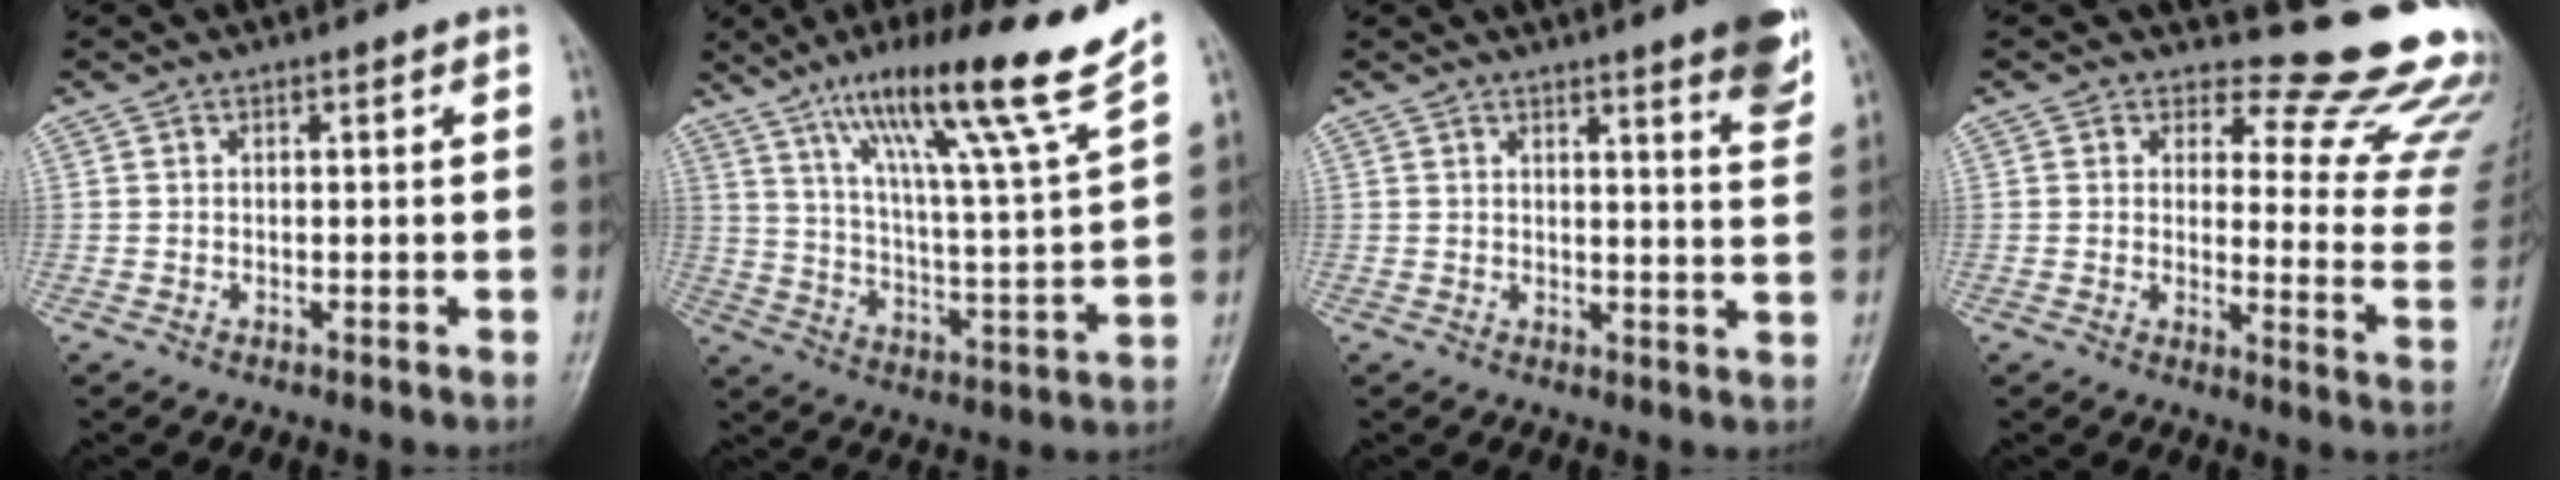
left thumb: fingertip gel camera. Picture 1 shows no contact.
{"total": 21.0, "force": [14.2, 0.2, 15.4], "torque": [-0.226, -0.063, 0.232]}
{"total": 8.0, "force": [5.2, 1.0, 6.0], "torque": [-0.061, -0.027, 0.058]}
{"total": 16.4, "force": [15.3, 4.4, 4.0], "torque": [0.005, -0.167, 0.152]}